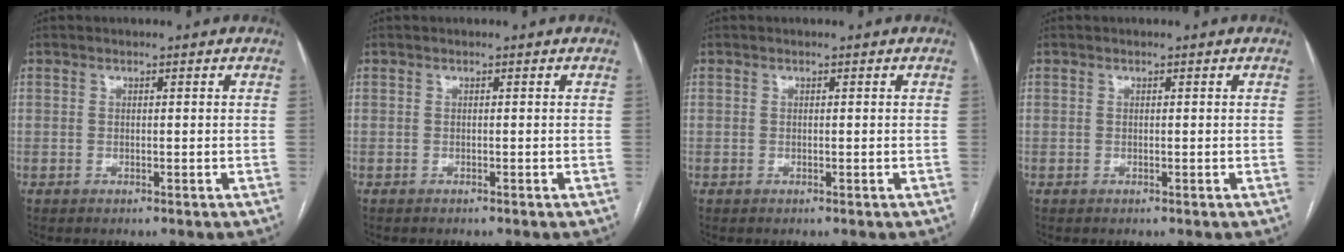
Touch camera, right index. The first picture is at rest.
{"total": 0.0}
{"total": 0.0}
{"total": 0.0}